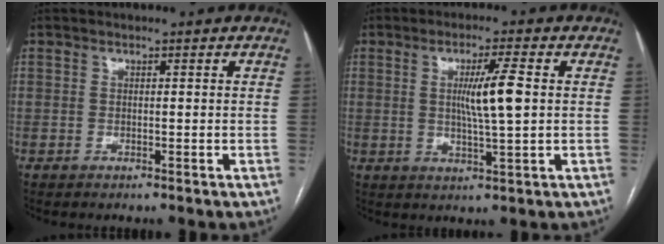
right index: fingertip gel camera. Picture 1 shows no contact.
{"total": 6.8, "force": [0.9, -0.1, 6.7], "torque": [-0.118, -0.003, 0.016]}